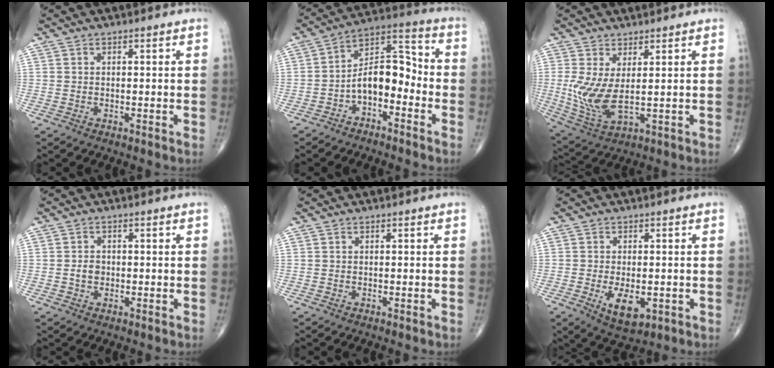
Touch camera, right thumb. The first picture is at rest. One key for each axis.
{"total": 10.4, "fx": -3.6, "fy": 5.9, "fz": 7.8, "tx": -0.107, "ty": 0.062, "tz": -0.072}
{"total": 8.5, "fx": 0.8, "fy": 3.4, "fz": 7.8, "tx": -0.180, "ty": -0.019, "tz": 0.027}
{"total": 2.2, "fx": -0.3, "fy": 1.7, "fz": 1.3, "tx": -0.018, "ty": 0.006, "tz": -0.007}
{"total": 0.0}
{"total": 6.8, "fx": -1.8, "fy": 3.5, "fz": 5.5, "tx": -0.083, "ty": -0.010, "tz": -0.020}